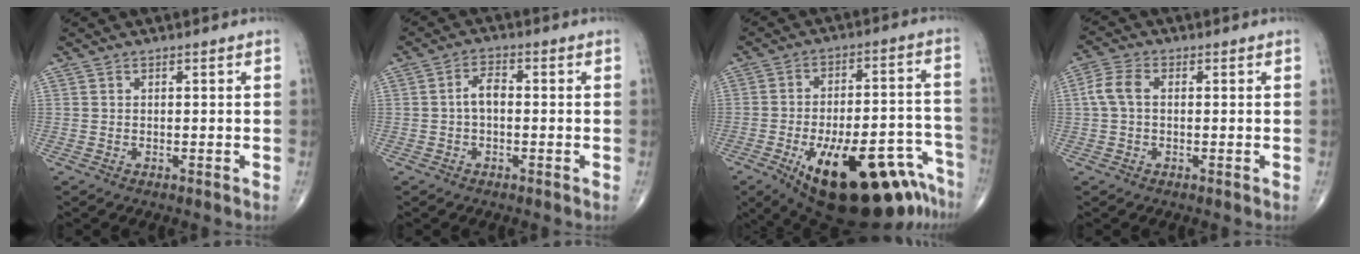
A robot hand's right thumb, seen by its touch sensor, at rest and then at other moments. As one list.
[{"total": 3.3, "force": [-0.4, 1.8, 2.7], "torque": [-0.044, 0.015, -0.012]}, {"total": 26.3, "force": [-15.6, 9.8, 18.8], "torque": [-0.193, 0.070, -0.216]}, {"total": 4.6, "force": [0.3, 2.9, 3.6], "torque": [-0.085, 0.015, 0.002]}]